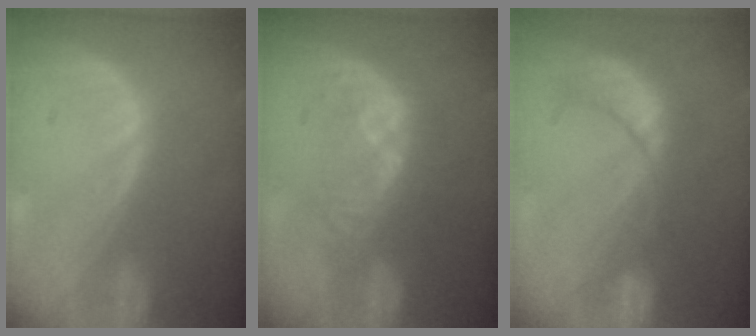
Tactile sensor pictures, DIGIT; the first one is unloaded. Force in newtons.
{"total": 8.2, "press": 7.3, "slide": 3.8}
{"total": 8.6, "press": 7.8, "slide": 3.5}